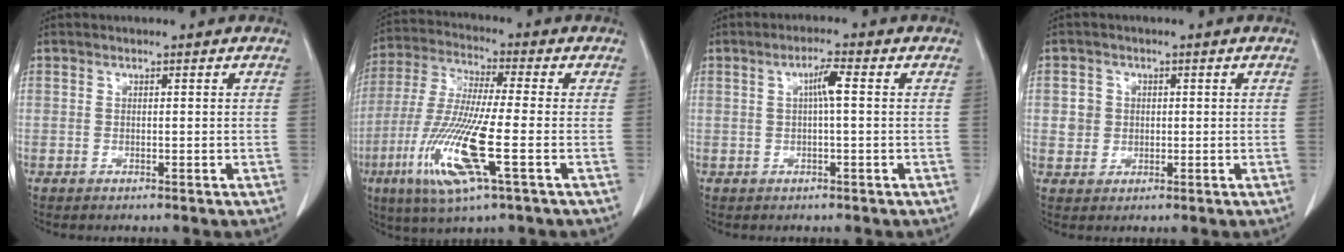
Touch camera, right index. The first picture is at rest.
{"total": 14.7, "force": [-4.8, 1.0, 13.8], "torque": [-0.293, -0.025, -0.093]}
{"total": 3.1, "force": [0.5, 0.3, 3.0], "torque": [-0.054, 0.006, 0.009]}
{"total": 3.1, "force": [0.5, 3.0, 0.7], "torque": [-0.006, 0.009, 0.014]}